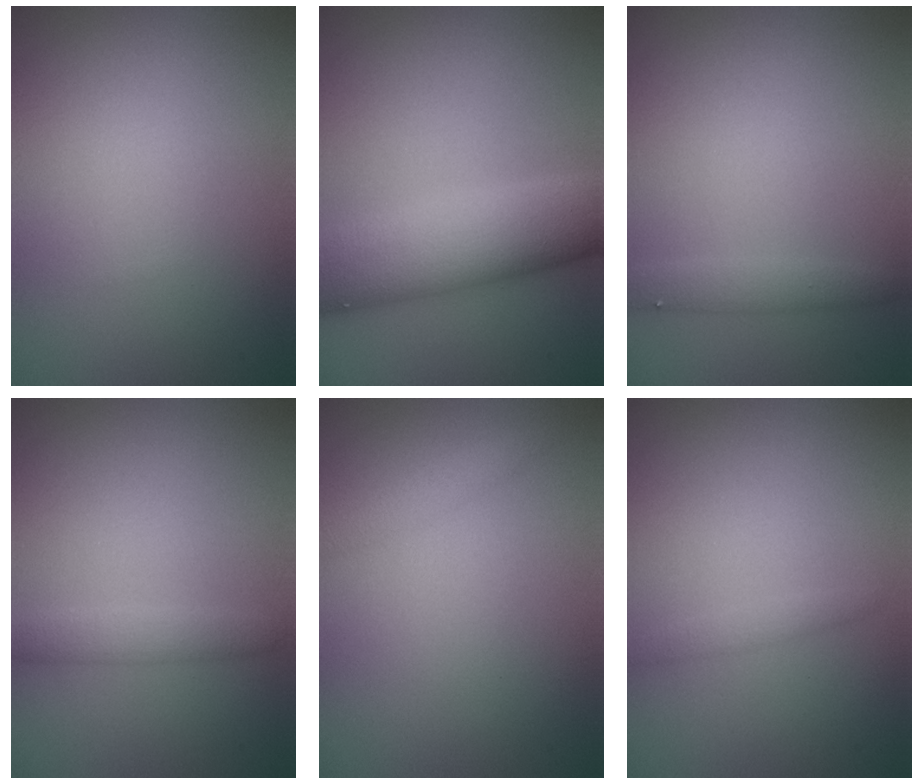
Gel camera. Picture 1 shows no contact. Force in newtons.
{"total": 9.1, "press": 9.1, "slide": 0.3}
{"total": 1.6, "press": 1.6, "slide": 0.0}
{"total": 1.9, "press": 1.9, "slide": 0.0}
{"total": 1.3, "press": 1.3, "slide": 0.1}
{"total": 0.9, "press": 0.9, "slide": 0.1}